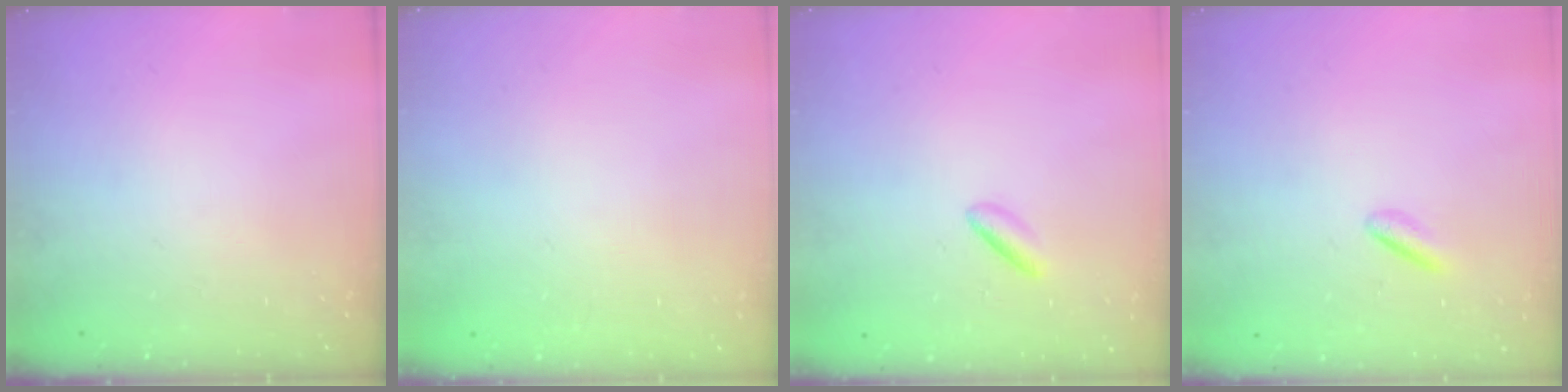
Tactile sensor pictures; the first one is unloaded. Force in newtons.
{"total": 2.0, "press": 2.0, "slide": 0.1}
{"total": 2.5, "press": 2.3, "slide": 0.9}
{"total": 1.0, "press": 0.8, "slide": 0.6}